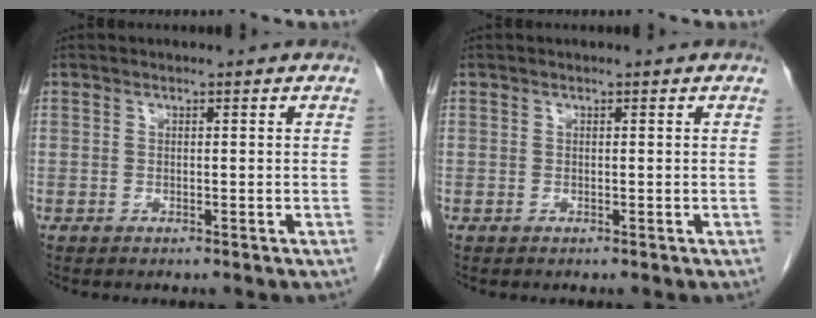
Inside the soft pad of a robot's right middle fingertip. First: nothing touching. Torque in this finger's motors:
{"motor_torque": [0.21, -0.07, 0.00, -0.02]}